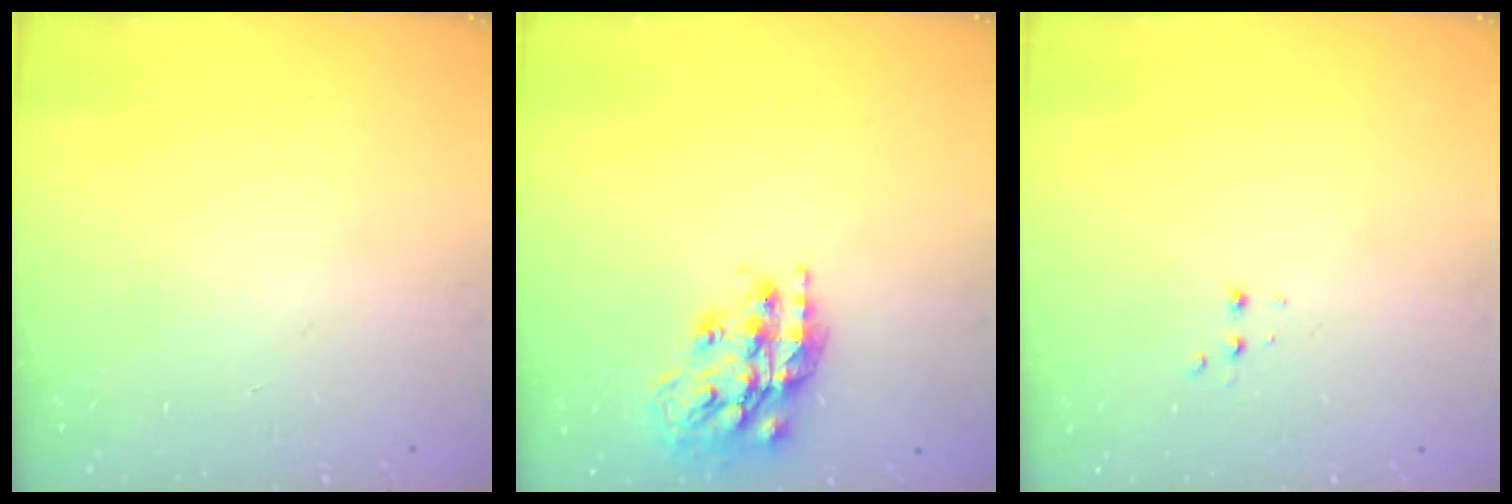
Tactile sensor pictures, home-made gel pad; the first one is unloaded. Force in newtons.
{"total": 16.2, "press": 16.1, "slide": 1.2}
{"total": 2.4, "press": 2.2, "slide": 0.9}